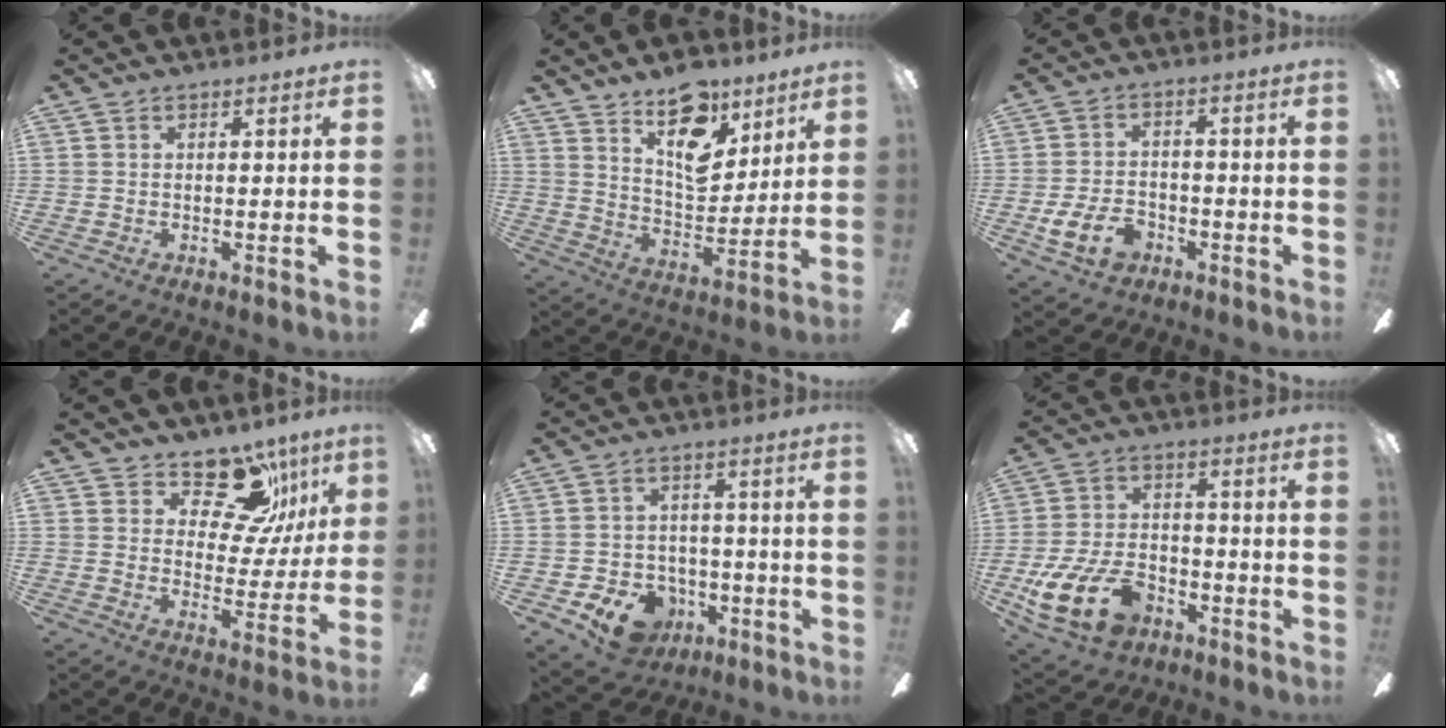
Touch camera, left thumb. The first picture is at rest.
{"total": 17.0, "force": [11.3, 8.2, 9.6], "torque": [-0.142, -0.068, 0.199]}
{"total": 10.0, "force": [-4.3, 6.7, 6.1], "torque": [-0.119, 0.022, -0.076]}
{"total": 15.1, "force": [9.5, 8.6, 8.0], "torque": [-0.127, -0.047, 0.171]}
{"total": 10.5, "force": [-5.7, 7.7, 4.4], "torque": [-0.070, 0.044, -0.096]}
{"total": 18.0, "force": [-9.0, 10.5, 11.5], "torque": [-0.239, 0.052, -0.154]}